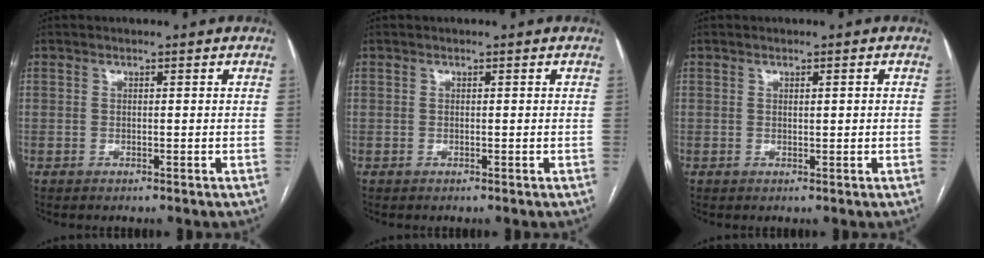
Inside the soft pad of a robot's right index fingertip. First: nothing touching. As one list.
[{"total": 0.0}, {"total": 1.0, "force": [0.2, 0.1, 1.0], "torque": [-0.018, 0.001, 0.004]}]